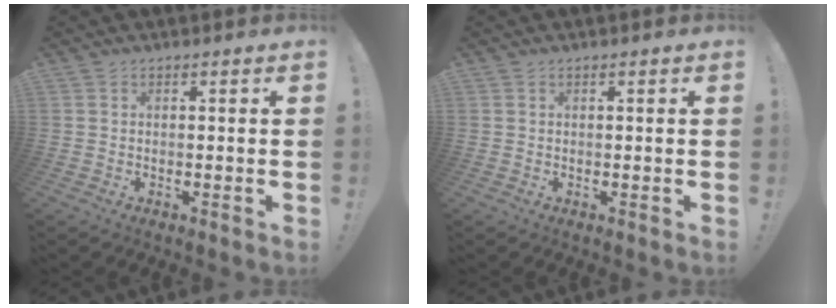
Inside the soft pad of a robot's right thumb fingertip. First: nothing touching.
{"total": 0.0}